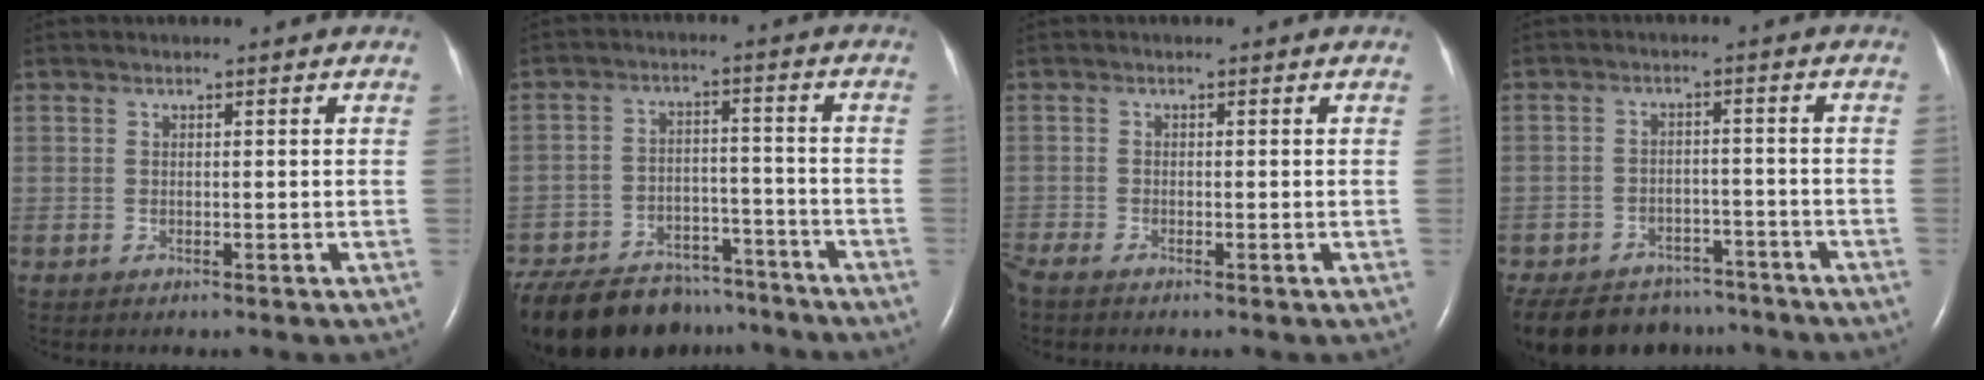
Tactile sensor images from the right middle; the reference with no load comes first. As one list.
[{"total": 20.1, "force": [-16.8, 8.3, 7.5], "torque": [-0.174, -0.017, -0.244]}, {"total": 1.7, "force": [-1.6, 0.0, 0.6], "torque": [-0.023, -0.006, -0.034]}, {"total": 15.9, "force": [-13.0, 7.7, 4.8], "torque": [-0.118, 0.001, -0.174]}]